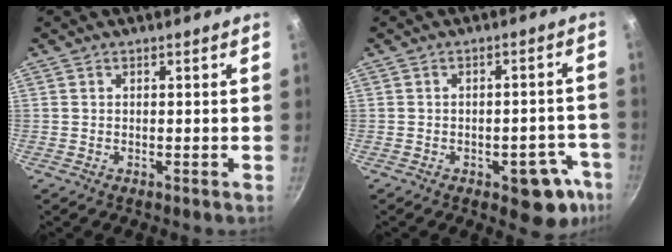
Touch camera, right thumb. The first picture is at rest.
{"total": 10.2, "force": [-4.8, 5.2, 7.3], "torque": [-0.022, 0.033, -0.052]}